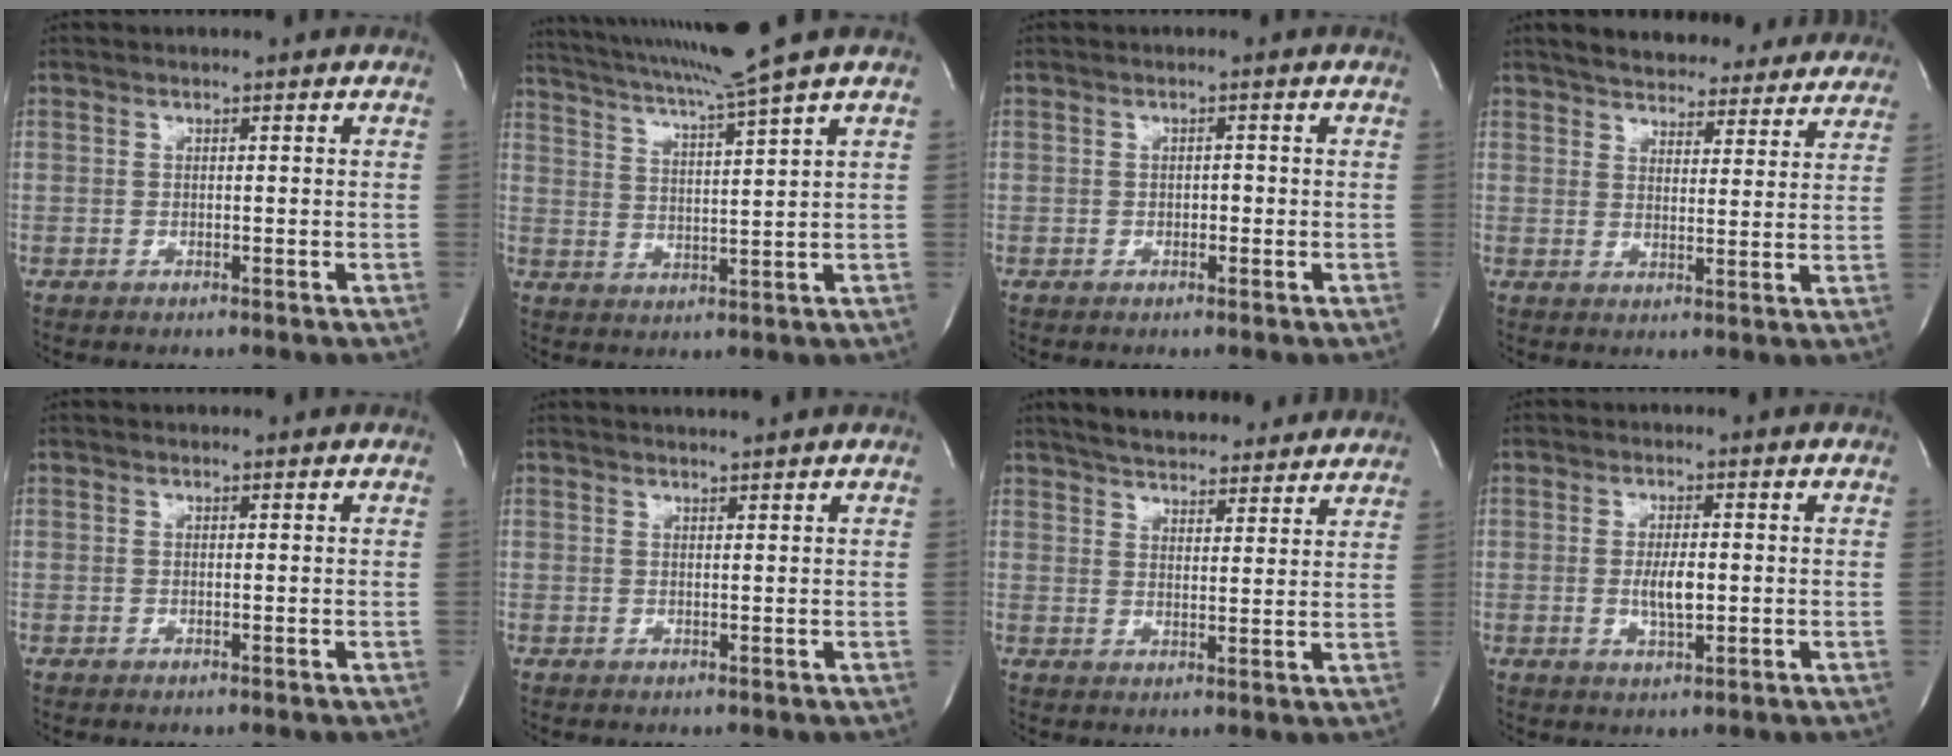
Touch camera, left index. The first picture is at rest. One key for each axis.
{"total": 11.9, "fx": 9.5, "fy": -2.7, "fz": 6.6, "tx": -0.121, "ty": -0.014, "tz": 0.149}
{"total": 1.0, "fx": -0.5, "fy": 0.6, "fz": 0.6, "tx": -0.007, "ty": -0.002, "tz": -0.008}
{"total": 20.7, "fx": 18.6, "fy": 6.2, "fz": 6.6, "tx": -0.096, "ty": 0.006, "tz": 0.230}
{"total": 0.0}
{"total": 2.1, "fx": 2.0, "fy": -0.5, "fz": 0.6, "tx": -0.009, "ty": 0.003, "tz": 0.030}
{"total": 17.8, "fx": 16.0, "fy": 4.2, "fz": 6.5, "tx": -0.099, "ty": 0.017, "tz": 0.214}
{"total": 3.8, "fx": -0.6, "fy": 1.0, "fz": 3.6, "tx": -0.073, "ty": -0.009, "tz": -0.008}